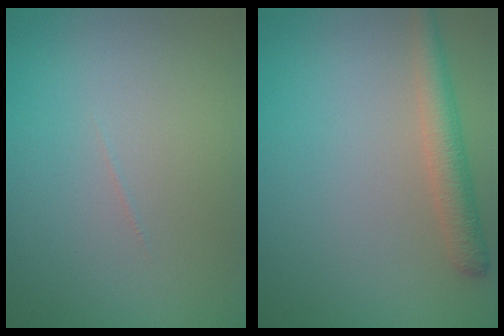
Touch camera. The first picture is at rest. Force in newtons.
{"total": 3.0, "press": 3.0, "slide": 0.2}